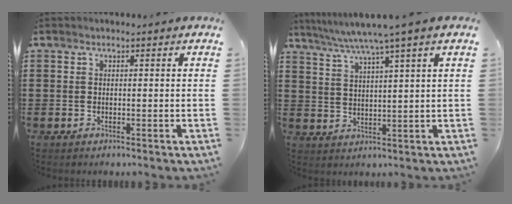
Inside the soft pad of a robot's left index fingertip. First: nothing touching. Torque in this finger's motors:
{"motor_torque": [1.25, -0.89, 0.53, 0.21]}